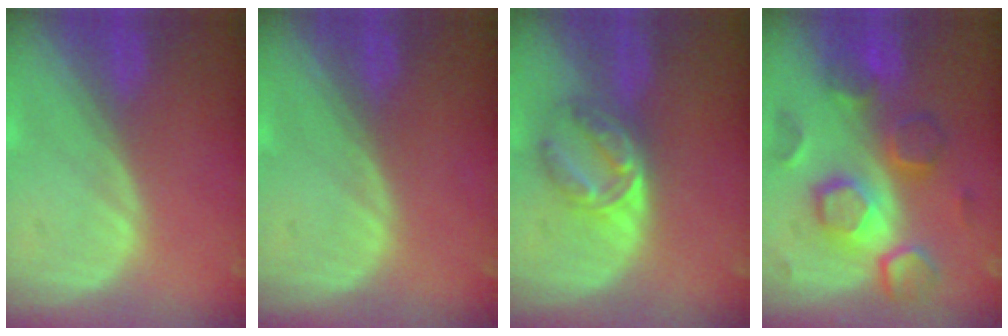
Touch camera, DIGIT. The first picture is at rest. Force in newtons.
{"total": 0.0}
{"total": 5.9, "press": 5.6, "slide": 1.9}
{"total": 9.5, "press": 9.5, "slide": 0.4}